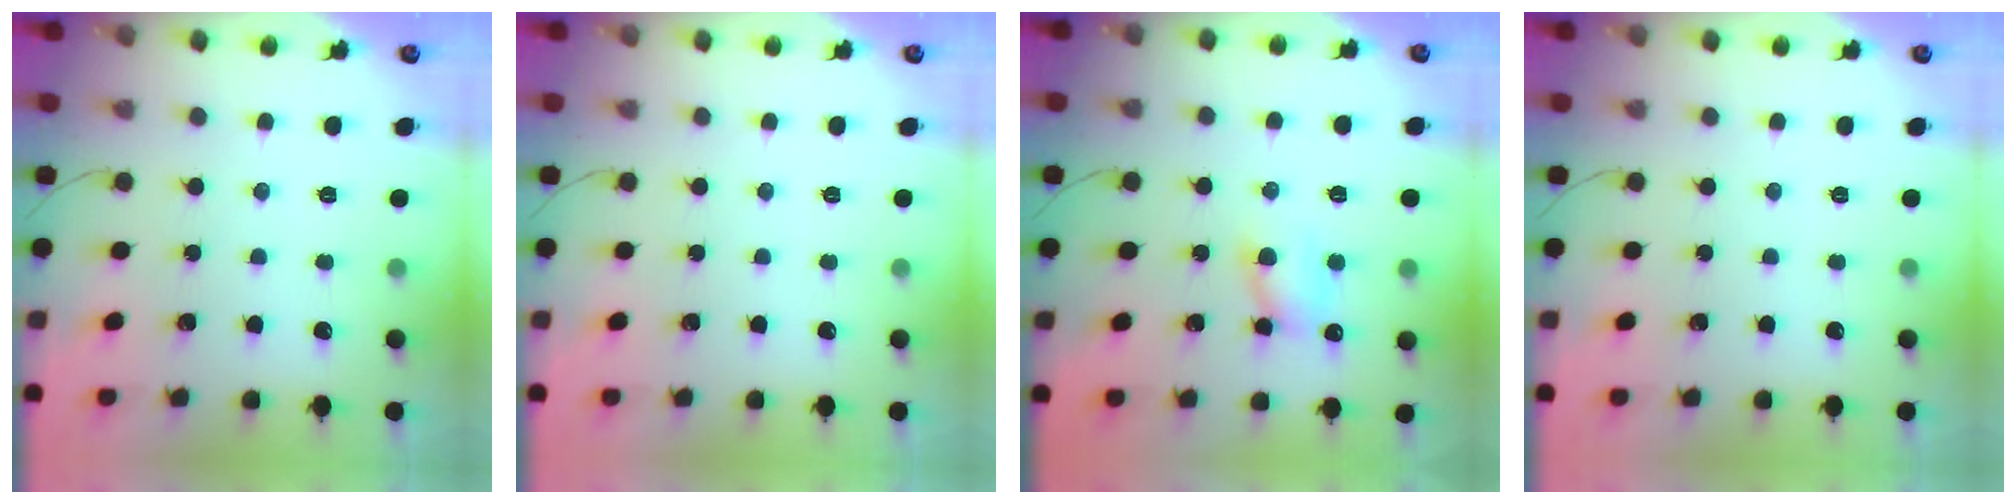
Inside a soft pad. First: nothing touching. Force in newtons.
{"total": 0.0}
{"total": 7.1, "press": 7.1, "slide": 0.6}
{"total": 0.0}